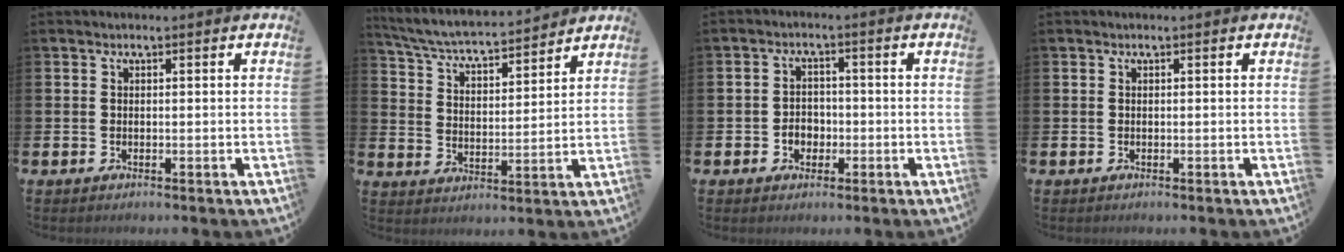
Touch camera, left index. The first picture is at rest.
{"total": 5.5, "force": [5.2, 0.6, 1.6], "torque": [-0.056, -0.042, 0.086]}
{"total": 2.8, "force": [-1.0, 2.3, 1.3], "torque": [-0.017, 0.000, -0.025]}
{"total": 0.0}